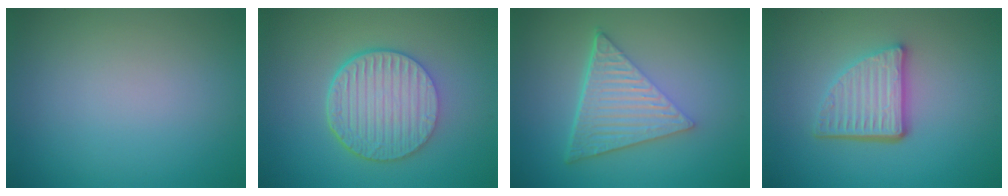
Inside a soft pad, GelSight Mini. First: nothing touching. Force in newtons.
{"total": 6.5, "press": 4.8, "slide": 4.5}
{"total": 6.7, "press": 4.4, "slide": 5.0}
{"total": 4.7, "press": 3.4, "slide": 3.2}